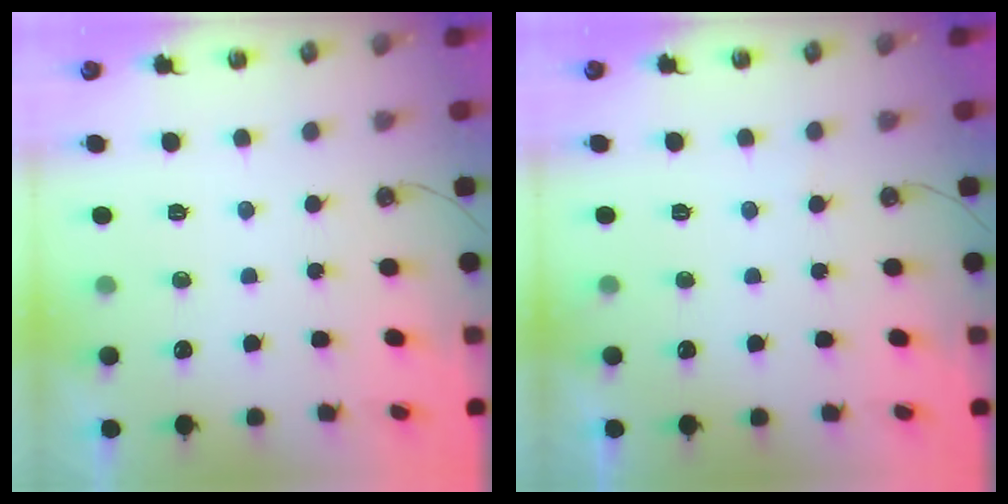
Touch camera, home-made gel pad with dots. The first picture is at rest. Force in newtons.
{"total": 4.0, "press": 4.0, "slide": 0.3}